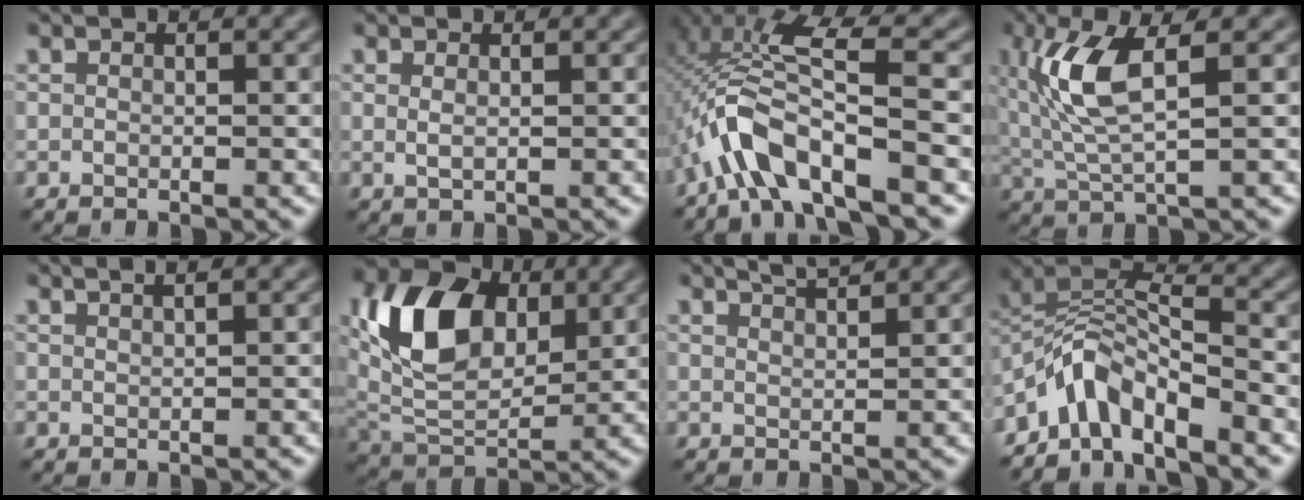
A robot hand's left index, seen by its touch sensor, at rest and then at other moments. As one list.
[{"total": 0.9, "force": [0.3, 0.3, 0.8], "torque": [-0.015, -0.001, 0.003]}, {"total": 6.8, "force": [-2.9, 1.6, 6.0], "torque": [-0.122, 0.016, -0.060]}, {"total": 6.3, "force": [1.7, 1.9, 5.8], "torque": [-0.132, 0.000, 0.037]}, {"total": 2.4, "force": [1.5, 0.9, 1.6], "torque": [-0.001, 0.005, -0.003]}, {"total": 9.8, "force": [2.7, 6.5, 6.8], "torque": [-0.140, -0.001, 0.048]}, {"total": 3.3, "force": [2.7, 0.8, 1.7], "torque": [0.000, 0.012, 0.018]}, {"total": 5.2, "force": [-3.8, 1.8, 3.1], "torque": [-0.049, 0.007, -0.083]}]